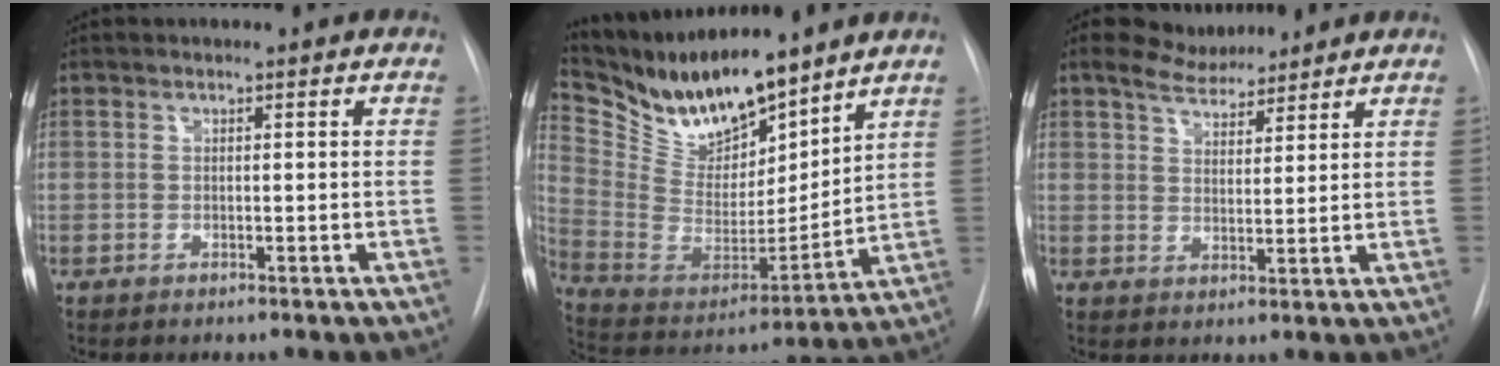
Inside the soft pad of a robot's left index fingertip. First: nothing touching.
{"total": 17.3, "force": [15.1, 3.9, 7.7], "torque": [-0.145, -0.015, 0.289]}
{"total": 5.5, "force": [5.1, 1.5, 1.5], "torque": [-0.035, 0.013, 0.095]}